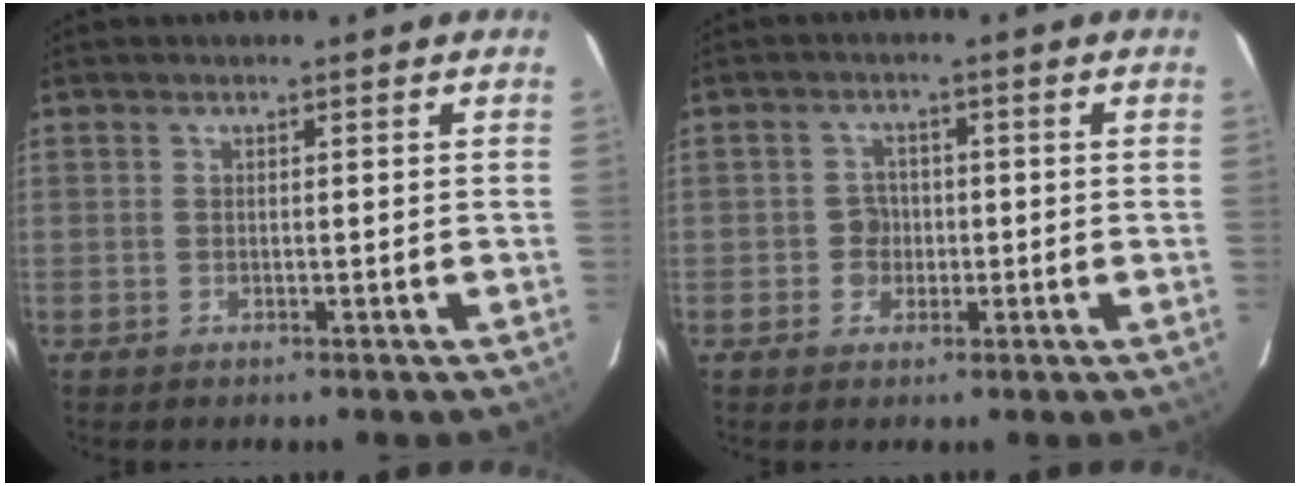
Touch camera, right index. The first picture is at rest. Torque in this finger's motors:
{"motor_torque": [0.19, 0.13, 0.05, 0.01]}